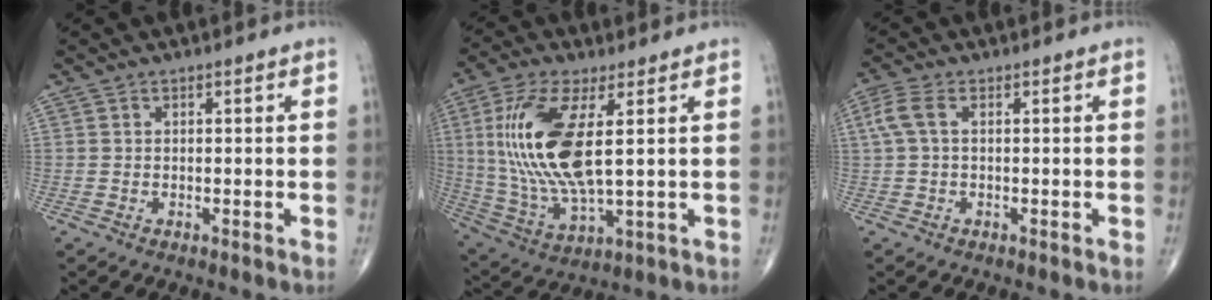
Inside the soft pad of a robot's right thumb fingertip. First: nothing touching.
{"total": 18.1, "force": [3.2, 6.5, 16.6], "torque": [-0.369, -0.018, 0.067]}
{"total": 4.0, "force": [0.8, 2.0, 3.4], "torque": [-0.100, 0.017, 0.014]}